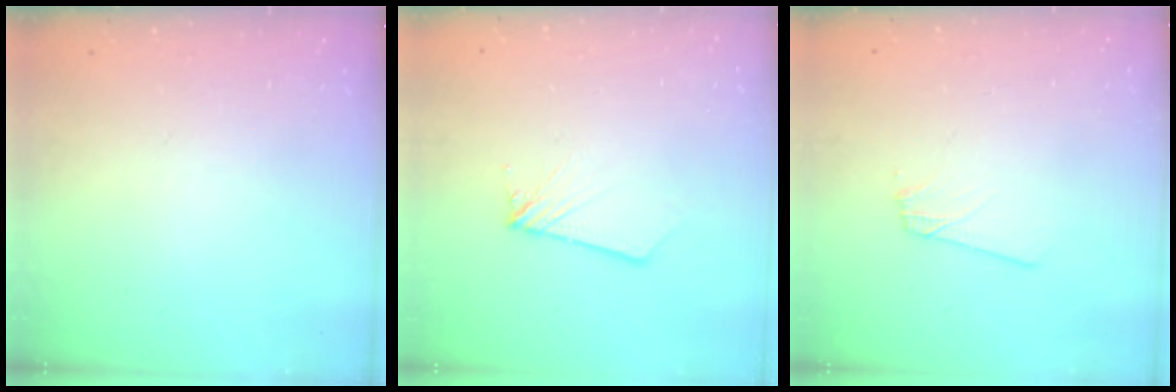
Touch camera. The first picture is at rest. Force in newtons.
{"total": 2.2, "press": 2.2, "slide": 0.3}
{"total": 1.8, "press": 1.8, "slide": 0.1}